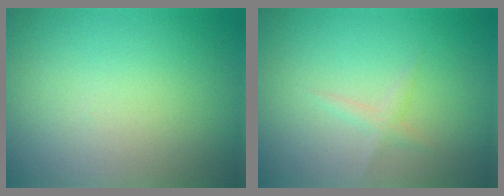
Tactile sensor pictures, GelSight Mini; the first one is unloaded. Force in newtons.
{"total": 1.0, "press": 1.0, "slide": 0.0}